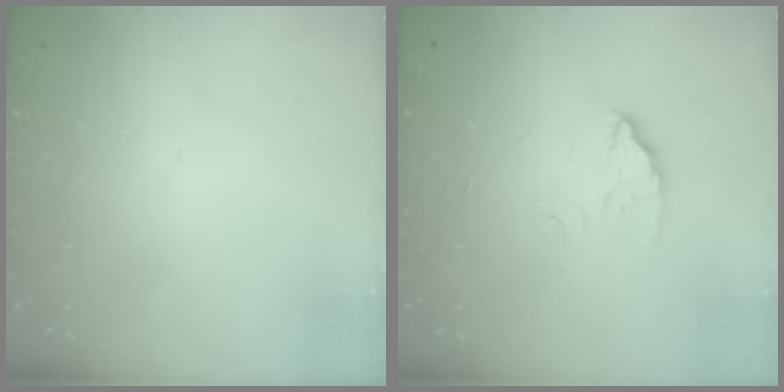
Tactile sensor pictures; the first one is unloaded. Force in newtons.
{"total": 2.7, "press": 2.6, "slide": 0.4}